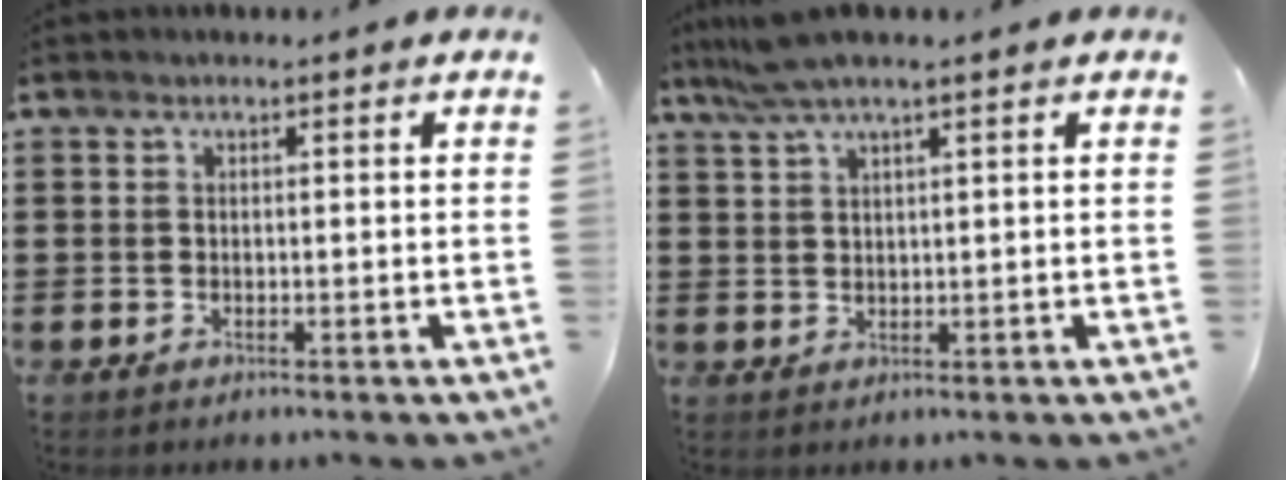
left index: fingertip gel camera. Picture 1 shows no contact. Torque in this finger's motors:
{"motor_torque": [1.15, -0.99, 0.71, 0.21]}